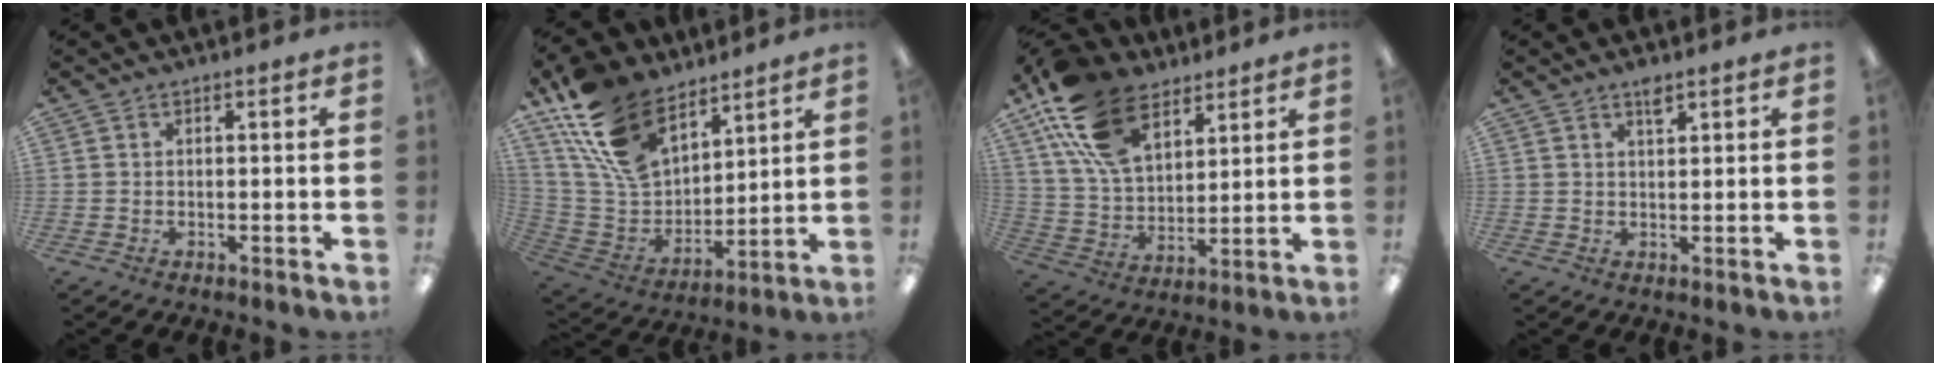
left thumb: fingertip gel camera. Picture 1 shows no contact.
{"total": 20.3, "force": [13.2, 11.1, 10.6], "torque": [-0.241, -0.061, 0.250]}
{"total": 19.3, "force": [11.2, 11.1, 11.2], "torque": [-0.237, -0.037, 0.210]}
{"total": 2.5, "force": [1.9, 0.8, 1.5], "torque": [-0.026, -0.002, 0.032]}